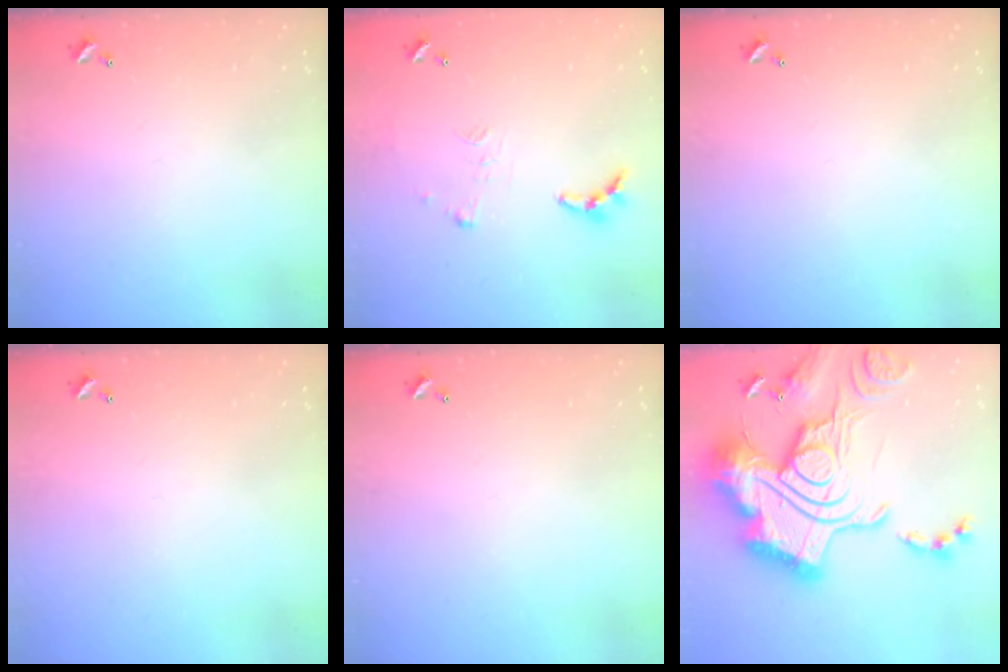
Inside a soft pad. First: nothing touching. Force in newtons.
{"total": 6.3, "press": 6.3, "slide": 0.6}
{"total": 0.0}
{"total": 0.0}
{"total": 0.0}
{"total": 4.8, "press": 4.1, "slide": 2.6}